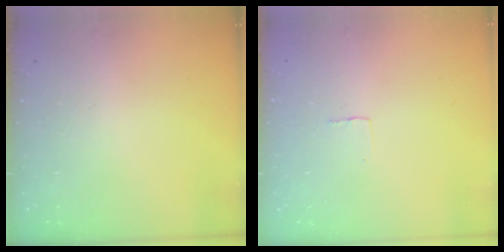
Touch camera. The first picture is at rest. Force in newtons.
{"total": 2.4, "press": 2.4, "slide": 0.1}